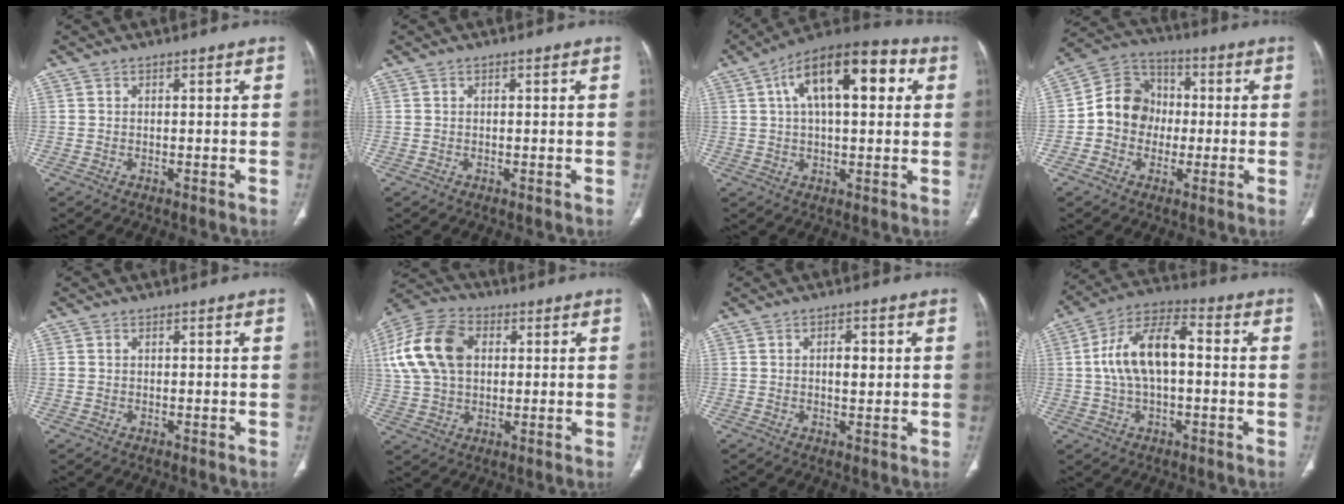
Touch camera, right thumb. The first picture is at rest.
{"total": 0.0}
{"total": 18.3, "force": [5.4, 8.2, 15.5], "torque": [-0.223, 0.024, 0.075]}
{"total": 11.2, "force": [-1.0, 10.0, 5.0], "torque": [-0.056, 0.033, -0.031]}
{"total": 0.8, "force": [0.1, 0.6, 0.4], "torque": [-0.008, 0.006, 0.006]}
{"total": 16.1, "force": [3.4, 10.9, 11.4], "torque": [-0.217, 0.017, 0.058]}
{"total": 3.6, "force": [0.6, 1.7, 3.1], "torque": [-0.041, -0.001, 0.009]}
{"total": 13.5, "force": [0.5, 6.9, 11.6], "torque": [-0.219, 0.036, 0.001]}